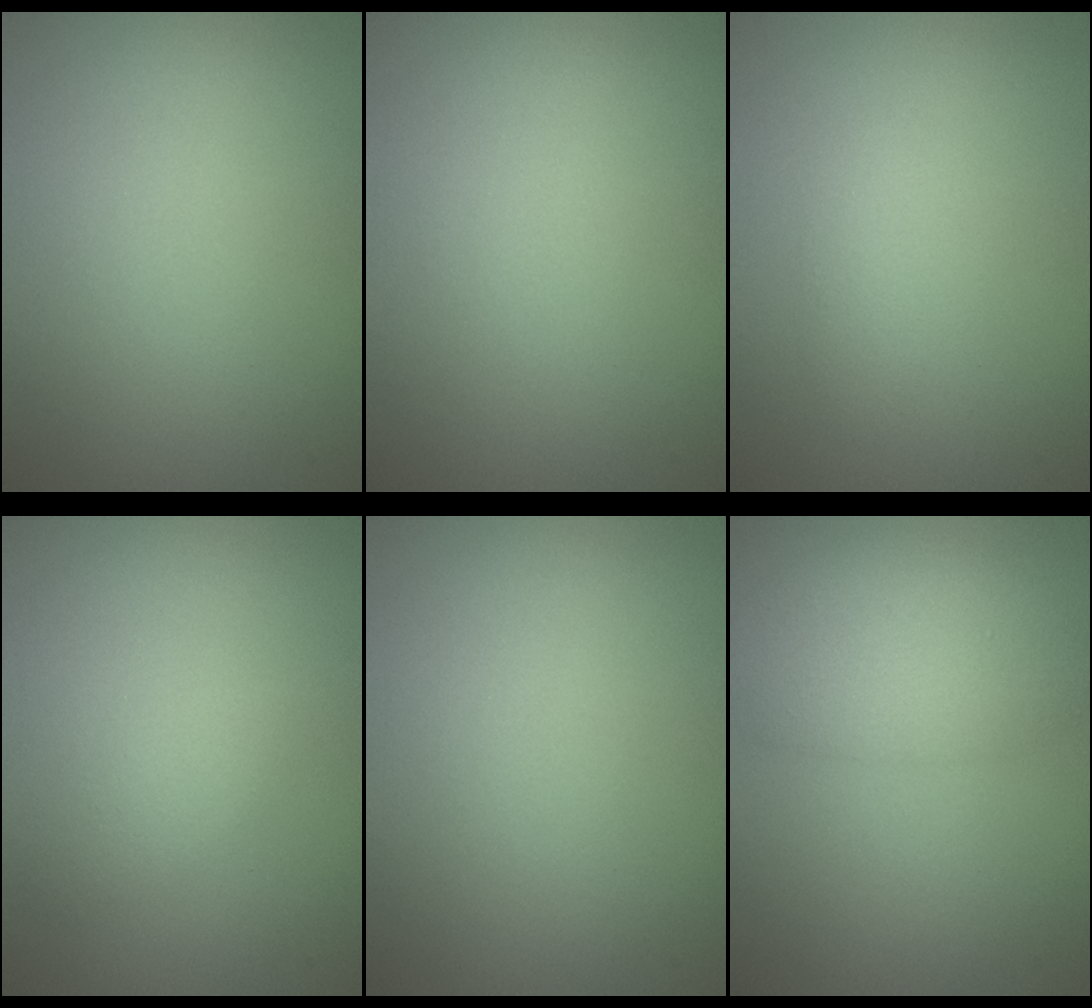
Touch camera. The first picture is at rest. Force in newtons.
{"total": 0.0}
{"total": 1.1, "press": 1.1, "slide": 0.1}
{"total": 1.3, "press": 1.3, "slide": 0.0}
{"total": 0.0}
{"total": 4.8, "press": 4.8, "slide": 0.2}